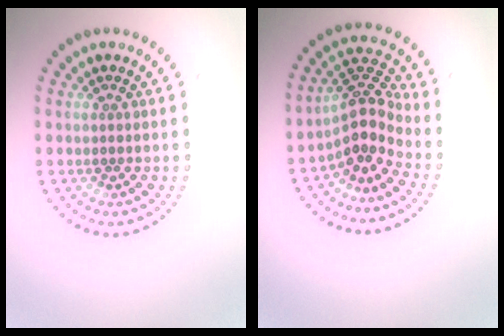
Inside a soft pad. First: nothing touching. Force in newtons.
{"total": 4.0, "press": 2.9, "slide": 2.7}